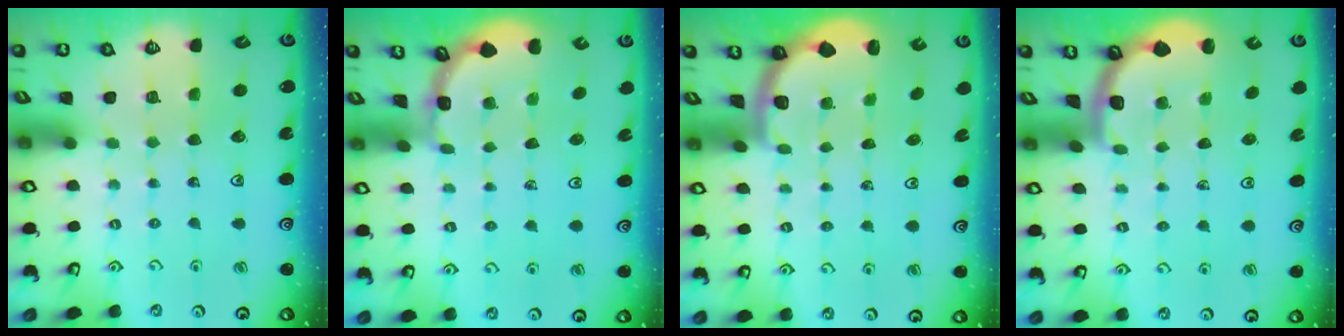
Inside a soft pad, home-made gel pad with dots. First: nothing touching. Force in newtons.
{"total": 1.7, "press": 1.7, "slide": 0.1}
{"total": 1.8, "press": 1.7, "slide": 0.3}
{"total": 1.8, "press": 1.8, "slide": 0.1}